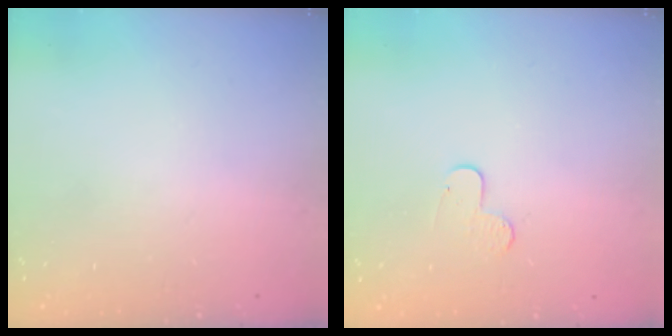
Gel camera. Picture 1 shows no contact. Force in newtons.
{"total": 5.5, "press": 5.5, "slide": 0.5}